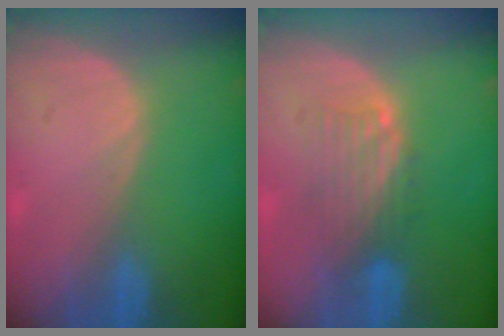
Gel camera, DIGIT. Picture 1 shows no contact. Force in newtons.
{"total": 5.0, "press": 4.3, "slide": 2.6}